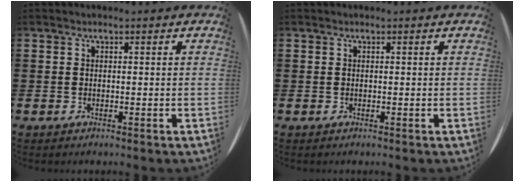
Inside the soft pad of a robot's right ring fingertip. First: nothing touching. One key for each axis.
{"total": 0.0}